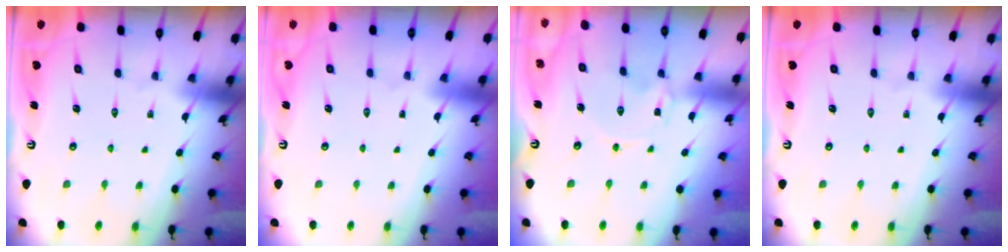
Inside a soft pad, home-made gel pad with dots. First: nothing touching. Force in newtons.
{"total": 1.6, "press": 1.6, "slide": 0.1}
{"total": 0.0}
{"total": 0.0}